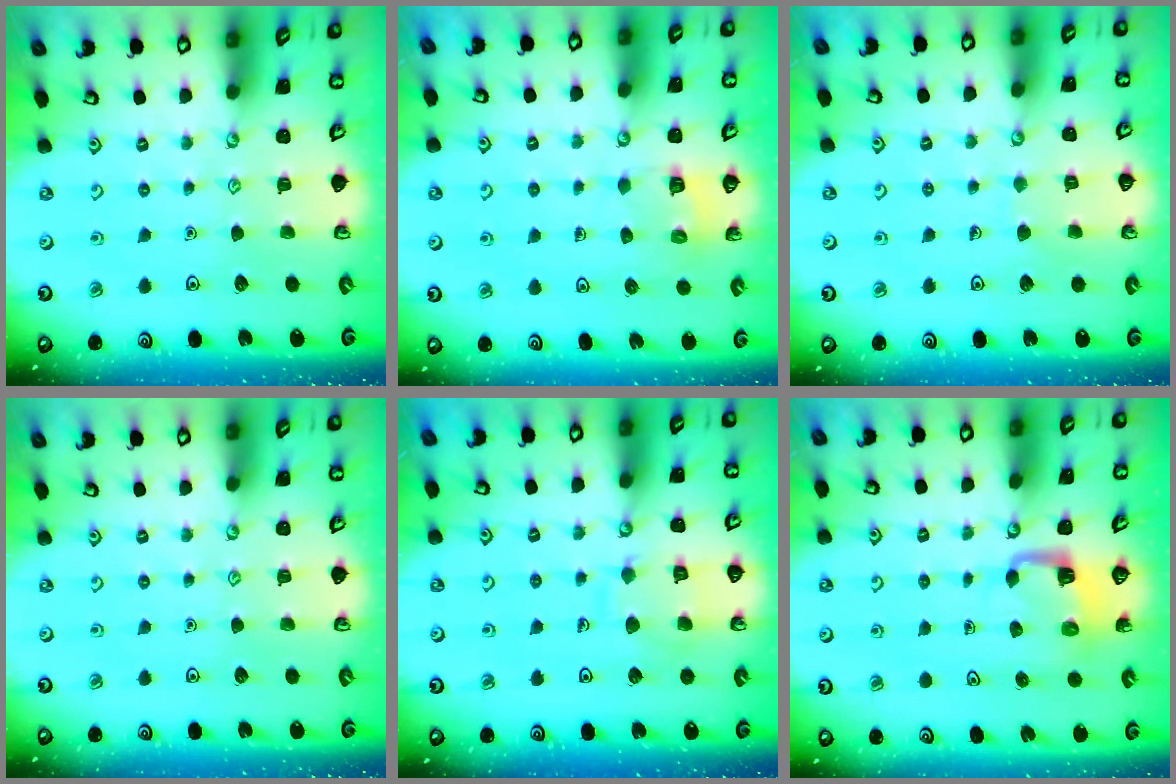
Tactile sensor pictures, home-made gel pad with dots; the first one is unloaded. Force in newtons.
{"total": 3.2, "press": 3.2, "slide": 0.2}
{"total": 5.2, "press": 5.2, "slide": 0.3}
{"total": 0.0}
{"total": 9.3, "press": 9.3, "slide": 0.8}
{"total": 4.3, "press": 4.3, "slide": 0.1}